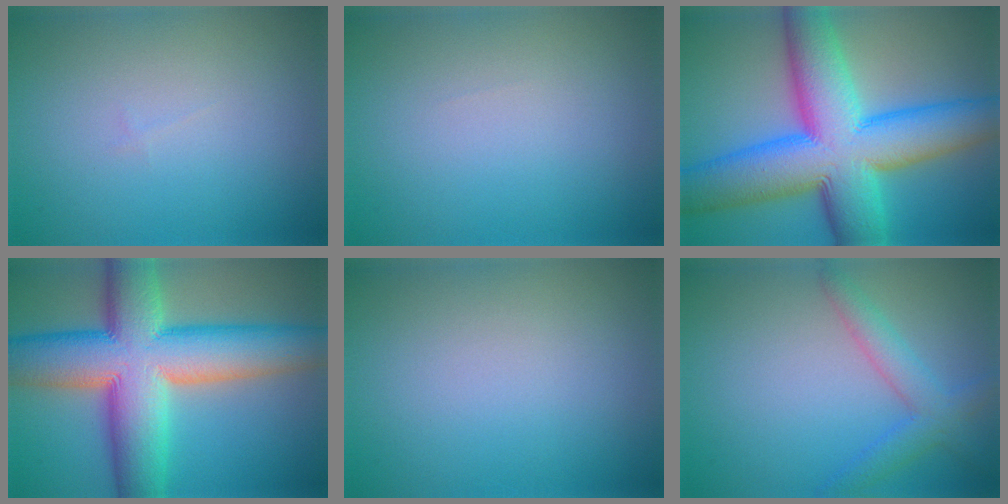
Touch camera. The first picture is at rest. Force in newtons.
{"total": 0.0}
{"total": 14.9, "press": 14.9, "slide": 0.3}
{"total": 15.0, "press": 14.9, "slide": 0.6}
{"total": 0.0}
{"total": 2.2, "press": 2.2, "slide": 0.2}